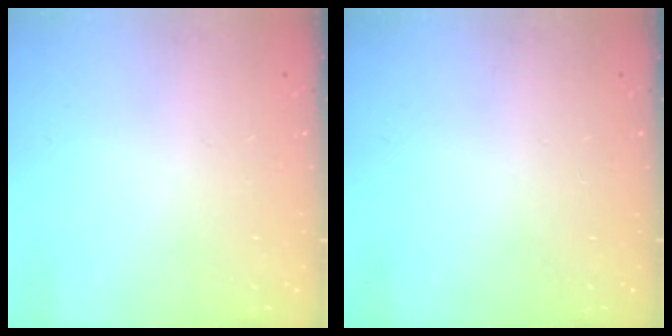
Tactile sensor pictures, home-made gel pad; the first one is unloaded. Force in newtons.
{"total": 0.0}